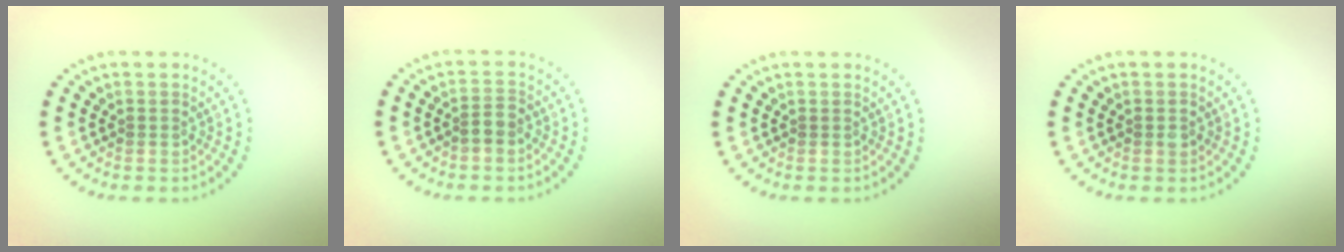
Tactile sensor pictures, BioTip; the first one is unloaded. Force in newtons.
{"total": 1.7, "press": 1.4, "slide": 0.8}
{"total": 0.0}
{"total": 0.7, "press": 0.7, "slide": 0.1}